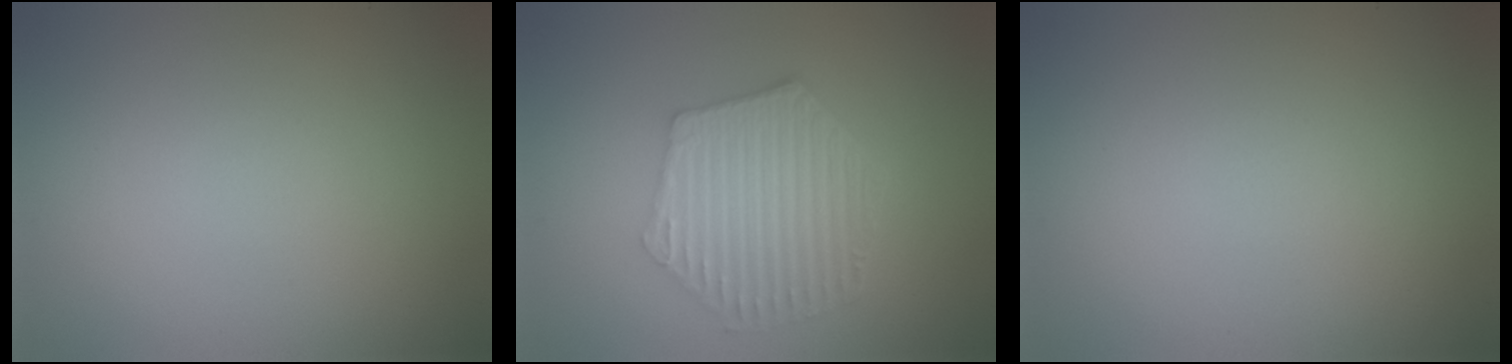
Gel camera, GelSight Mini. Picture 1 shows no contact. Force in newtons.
{"total": 6.1, "press": 4.6, "slide": 4.1}
{"total": 0.0}